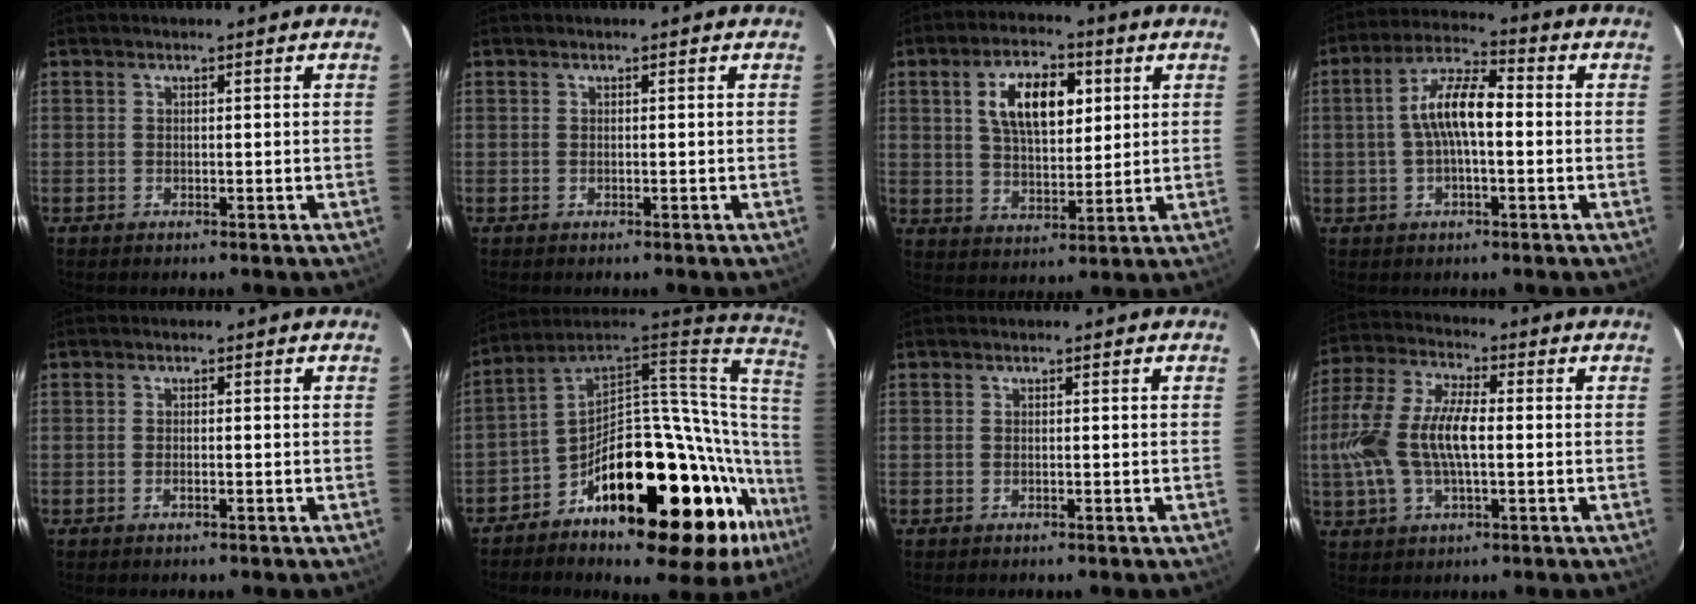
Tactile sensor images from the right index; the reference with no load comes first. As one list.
[{"total": 0.0}, {"total": 11.7, "force": [3.8, 5.9, 9.4], "torque": [-0.166, 0.021, 0.070]}, {"total": 9.2, "force": [-0.3, 3.2, 8.7], "torque": [-0.169, 0.021, -0.008]}, {"total": 0.9, "force": [-0.5, 0.3, 0.7], "torque": [-0.016, 0.001, -0.009]}, {"total": 33.1, "force": [-14.0, 14.6, 26.2], "torque": [-0.356, 0.038, -0.216]}, {"total": 0.0}, {"total": 14.1, "force": [-0.9, 6.1, 12.6], "torque": [-0.274, 0.011, -0.019]}]